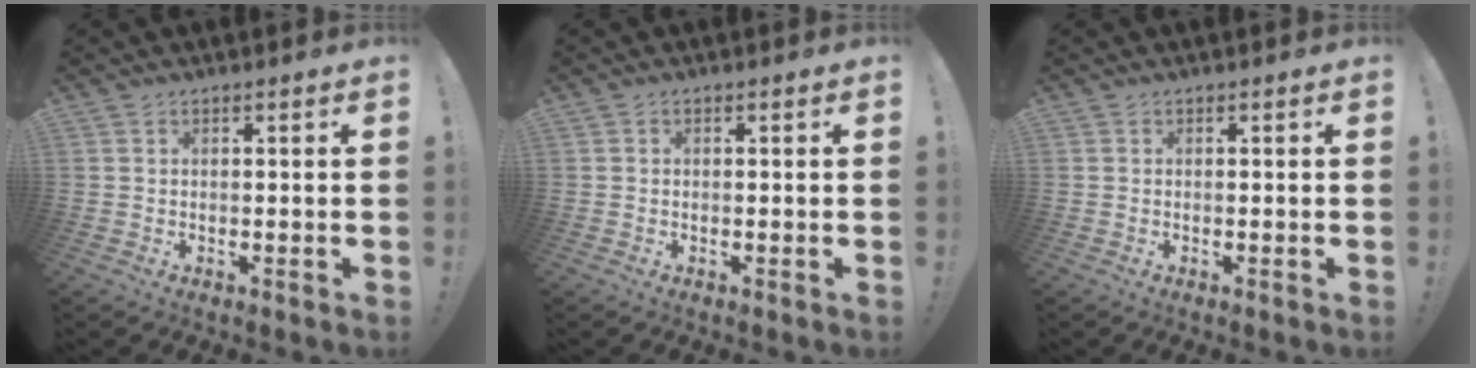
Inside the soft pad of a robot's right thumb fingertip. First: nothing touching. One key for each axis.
{"total": 0.0}
{"total": 0.0}